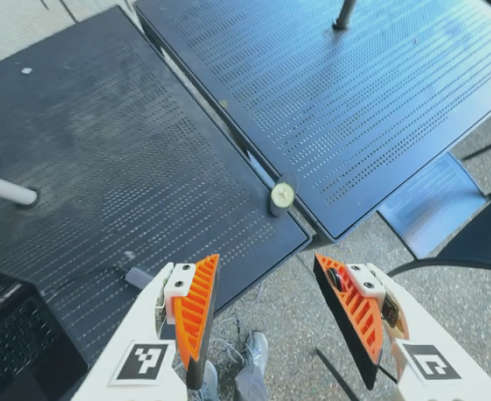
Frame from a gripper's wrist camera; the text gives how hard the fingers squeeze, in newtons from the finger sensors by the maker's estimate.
{"total": 0.0}